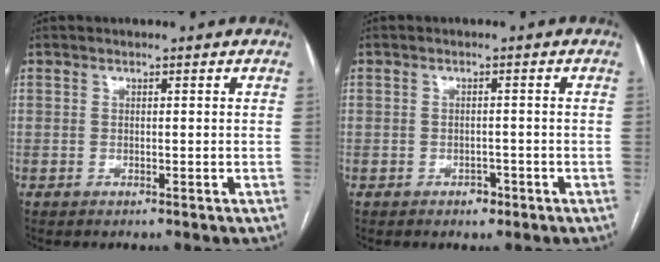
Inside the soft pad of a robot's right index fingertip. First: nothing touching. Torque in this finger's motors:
{"motor_torque": [-0.15, 0.03, -0.20, -0.10]}